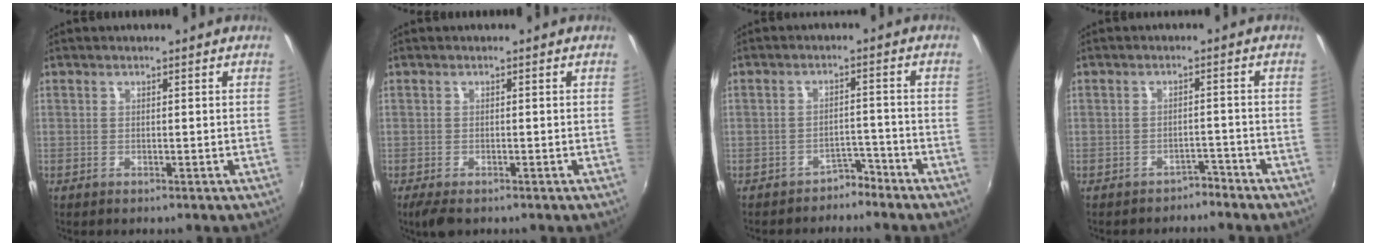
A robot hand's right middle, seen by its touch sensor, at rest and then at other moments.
{"total": 3.7, "force": [-2.6, 1.4, 2.3], "torque": [-0.050, -0.018, -0.043]}
{"total": 4.0, "force": [-3.5, 1.8, 0.6], "torque": [-0.015, 0.013, -0.049]}
{"total": 5.2, "force": [-4.9, 1.6, -0.2], "torque": [0.016, 0.027, -0.070]}